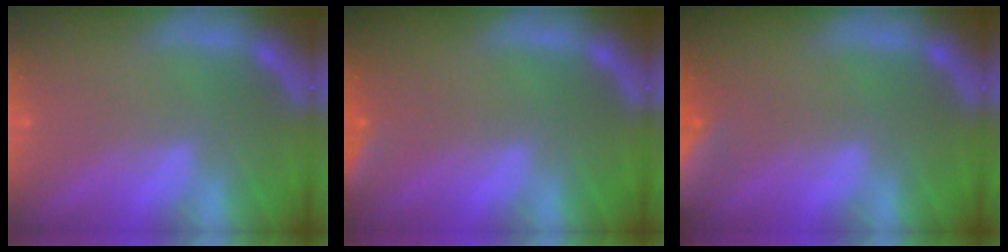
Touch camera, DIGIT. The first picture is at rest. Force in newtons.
{"total": 2.4}
{"total": 6.5}